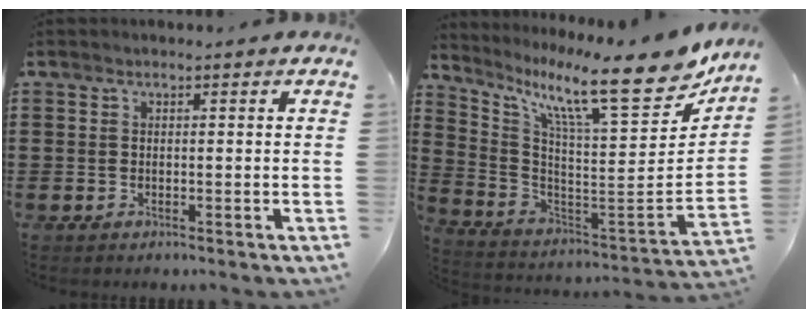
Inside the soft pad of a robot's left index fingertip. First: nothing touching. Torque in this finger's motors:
{"motor_torque": [2.04, -0.10, 0.37, 0.21]}